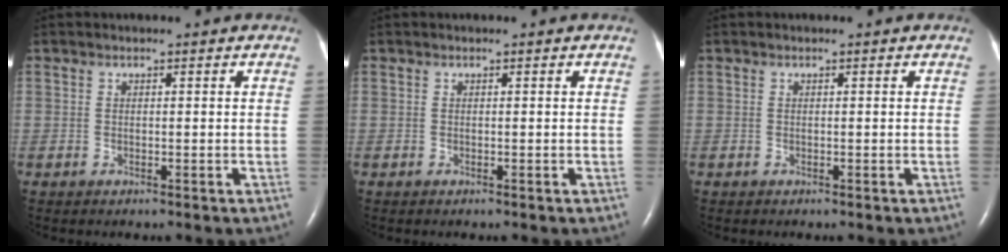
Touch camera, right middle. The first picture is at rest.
{"total": 0.0}
{"total": 0.0}